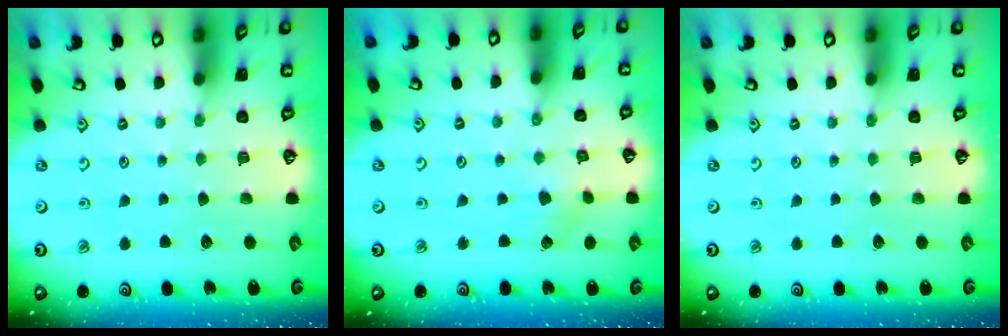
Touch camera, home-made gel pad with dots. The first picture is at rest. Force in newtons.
{"total": 2.7, "press": 2.7, "slide": 0.3}
{"total": 0.0}